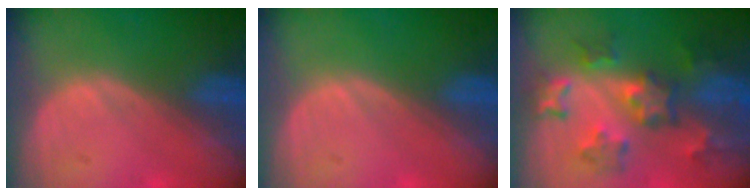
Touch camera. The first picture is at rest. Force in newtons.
{"total": 0.0}
{"total": 8.6, "press": 7.7, "slide": 3.8}